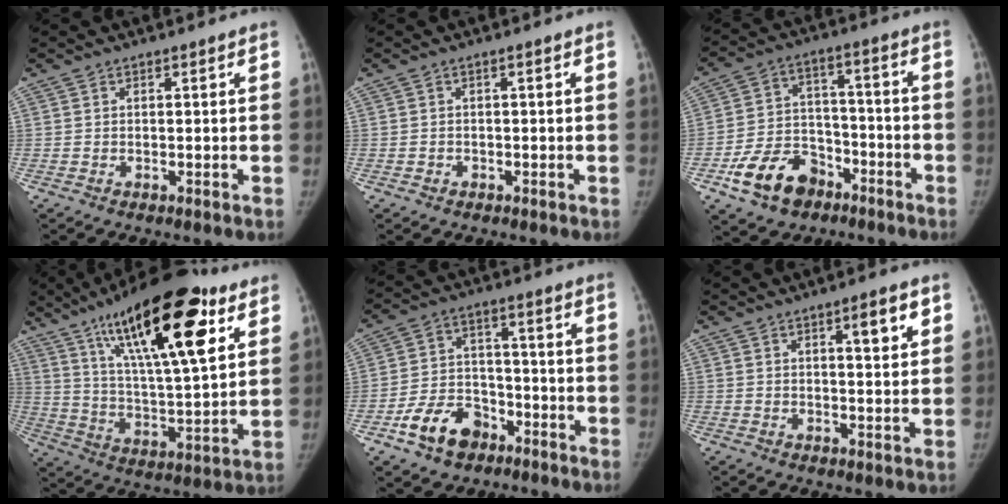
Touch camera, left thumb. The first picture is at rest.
{"total": 0.8, "force": [-0.4, 0.7, 0.0], "torque": [0.007, 0.007, -0.007]}
{"total": 12.8, "force": [-7.5, 8.7, 5.7], "torque": [-0.072, 0.054, -0.125]}
{"total": 26.9, "force": [13.8, 8.1, 21.6], "torque": [-0.333, -0.033, 0.231]}
{"total": 10.8, "force": [-6.4, 7.3, 4.8], "torque": [-0.059, 0.044, -0.108]}
{"total": 5.2, "force": [2.6, 1.2, 4.3], "torque": [-0.052, -0.013, 0.037]}